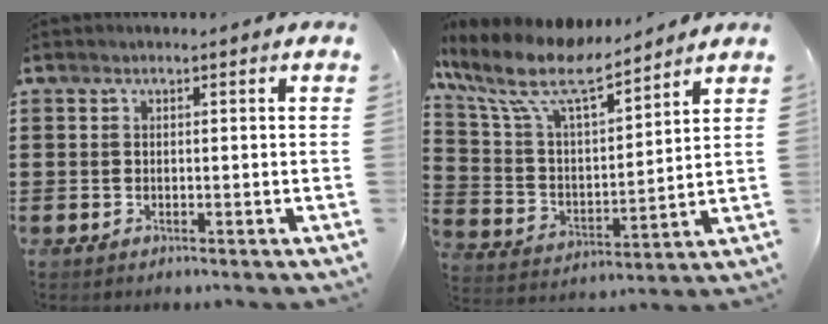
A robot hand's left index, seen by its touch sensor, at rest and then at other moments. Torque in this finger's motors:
{"motor_torque": [1.69, -0.45, 0.85, 0.21]}